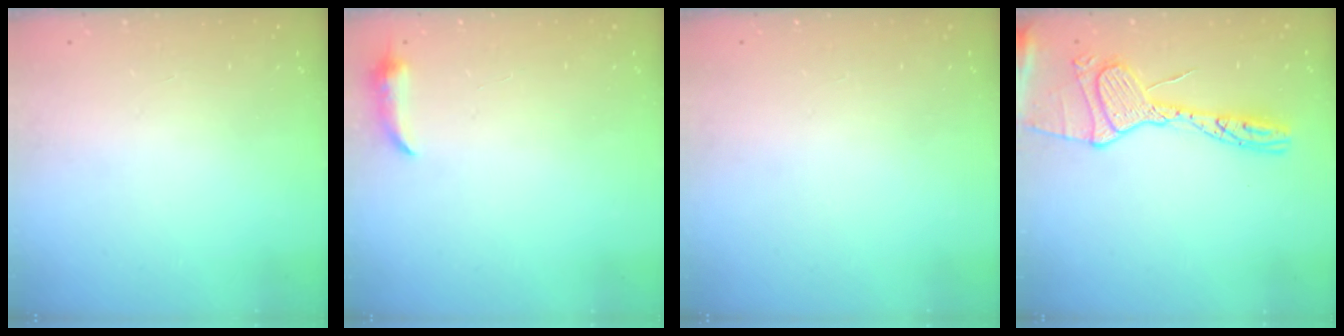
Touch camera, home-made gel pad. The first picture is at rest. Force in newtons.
{"total": 4.6, "press": 4.5, "slide": 0.8}
{"total": 0.0}
{"total": 17.2, "press": 17.2, "slide": 1.5}